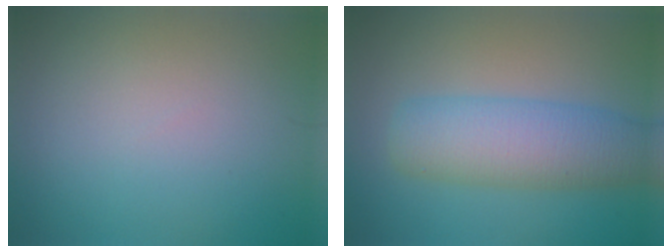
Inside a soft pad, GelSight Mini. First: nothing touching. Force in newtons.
{"total": 6.5, "press": 6.5, "slide": 0.2}